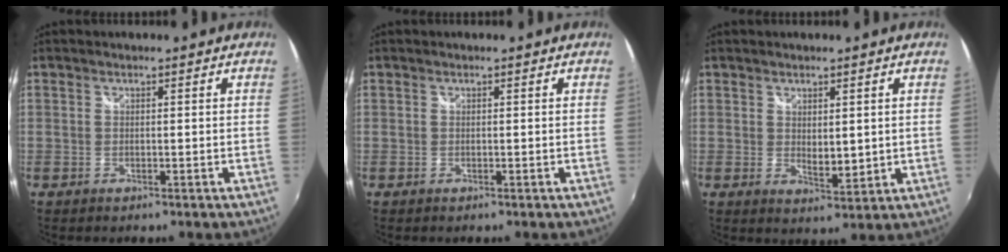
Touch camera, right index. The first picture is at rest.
{"total": 0.0}
{"total": 4.1, "force": [1.2, 2.1, 3.3], "torque": [-0.051, -0.010, 0.026]}